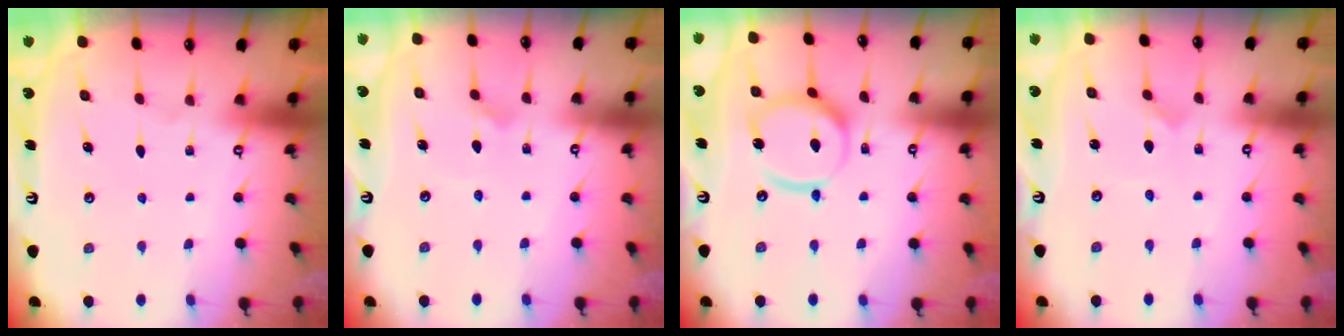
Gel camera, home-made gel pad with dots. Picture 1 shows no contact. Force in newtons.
{"total": 3.0, "press": 3.0, "slide": 0.3}
{"total": 12.1, "press": 12.1, "slide": 1.4}
{"total": 0.0}